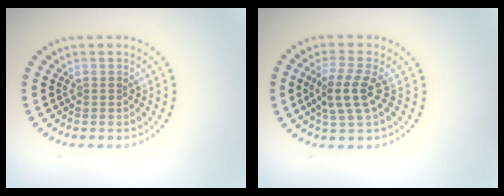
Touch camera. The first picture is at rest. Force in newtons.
{"total": 3.2, "press": 2.9, "slide": 1.5}